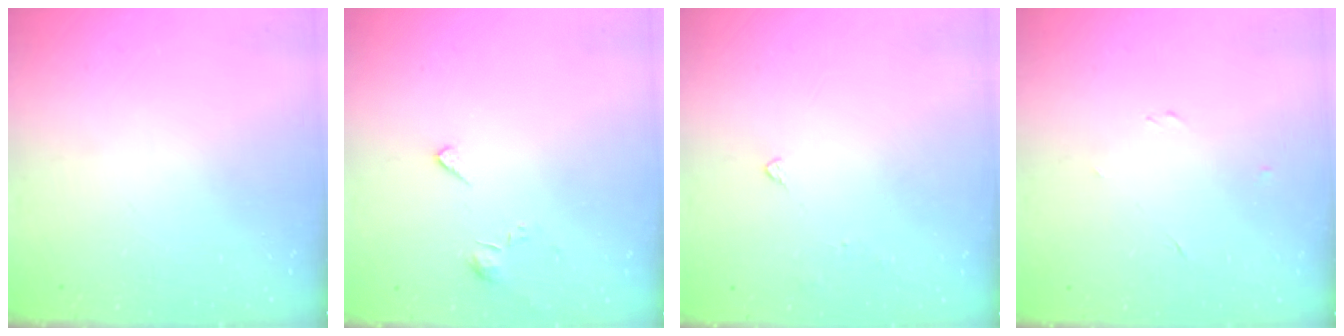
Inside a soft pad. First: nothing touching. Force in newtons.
{"total": 1.9, "press": 1.9, "slide": 0.4}
{"total": 2.9, "press": 2.8, "slide": 0.8}
{"total": 2.2, "press": 2.2, "slide": 0.2}